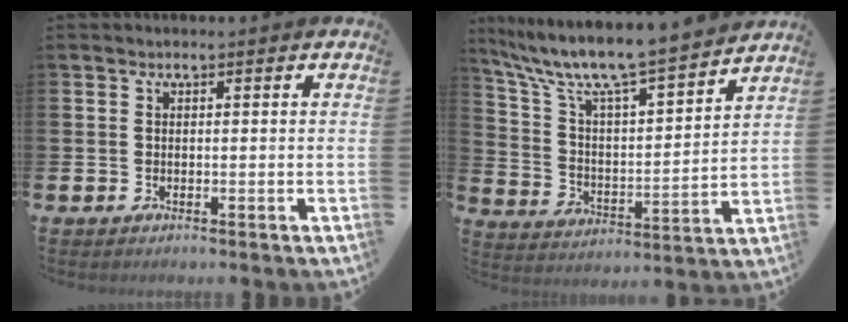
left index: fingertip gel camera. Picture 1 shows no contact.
{"total": 9.6, "force": [8.6, 0.6, 4.1], "torque": [-0.116, -0.064, 0.144]}